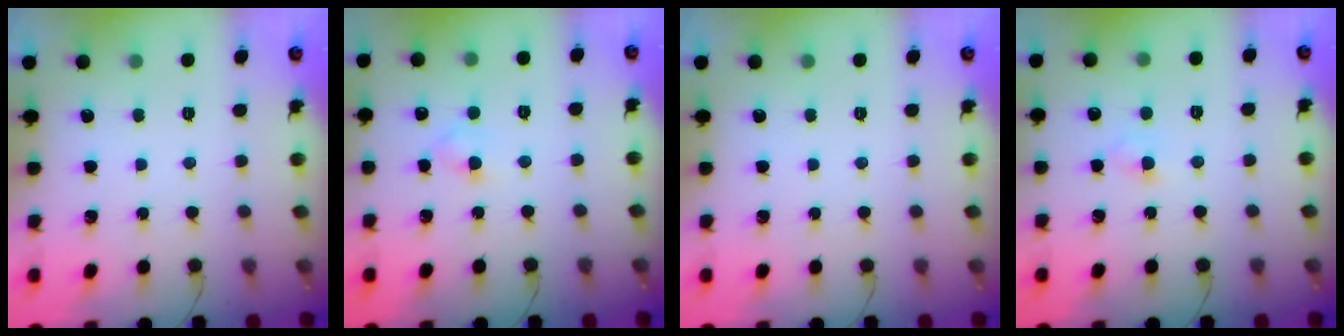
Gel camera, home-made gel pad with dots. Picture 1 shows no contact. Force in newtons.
{"total": 2.6, "press": 2.4, "slide": 1.1}
{"total": 0.0}
{"total": 2.7, "press": 2.5, "slide": 1.1}